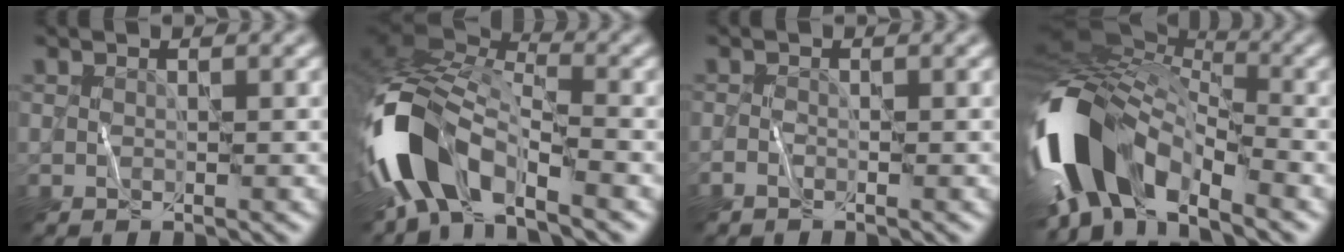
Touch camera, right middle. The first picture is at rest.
{"total": 10.2, "force": [-5.4, 5.0, 7.1], "torque": [-0.141, 0.003, -0.114]}
{"total": 0.7, "force": [-0.7, 0.1, 0.2], "torque": [-0.002, 0.003, -0.016]}
{"total": 12.7, "force": [-4.9, 7.1, 9.3], "torque": [-0.185, -0.002, -0.101]}